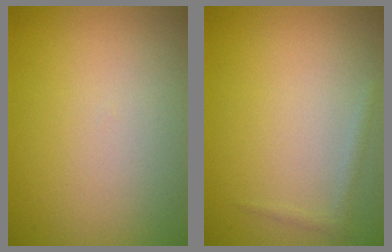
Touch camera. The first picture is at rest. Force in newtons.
{"total": 0.8, "press": 0.8, "slide": 0.1}